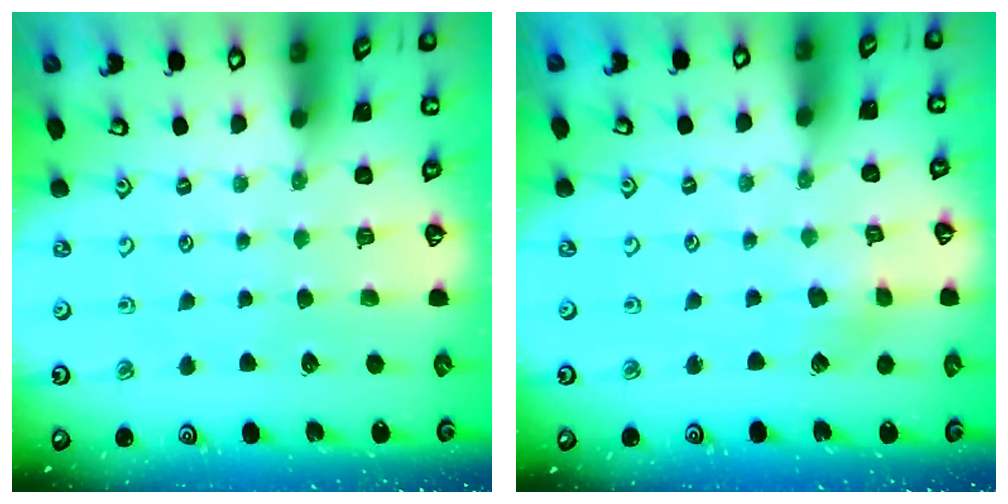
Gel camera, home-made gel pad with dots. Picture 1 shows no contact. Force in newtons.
{"total": 2.9, "press": 2.9, "slide": 0.6}